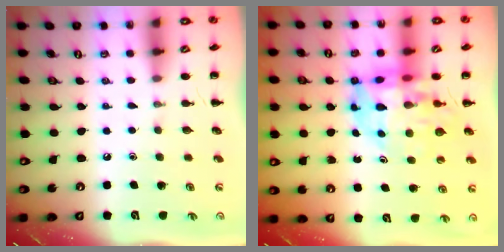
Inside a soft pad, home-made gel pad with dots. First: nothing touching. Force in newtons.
{"total": 12.1, "press": 11.6, "slide": 3.5}